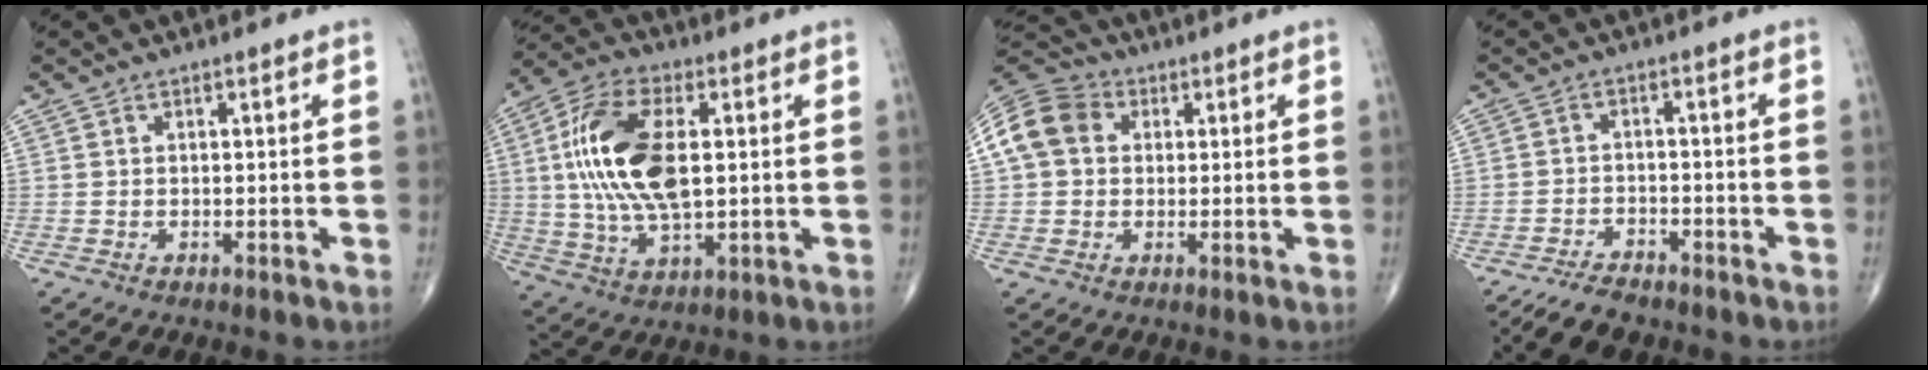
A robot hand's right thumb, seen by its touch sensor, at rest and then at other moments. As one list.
[{"total": 17.4, "force": [2.2, 8.5, 15.1], "torque": [-0.303, 0.003, 0.040]}, {"total": 11.3, "force": [2.4, 9.1, 6.2], "torque": [-0.119, 0.026, 0.034]}, {"total": 5.5, "force": [-4.8, 1.8, 1.9], "torque": [-0.042, 0.012, -0.089]}]